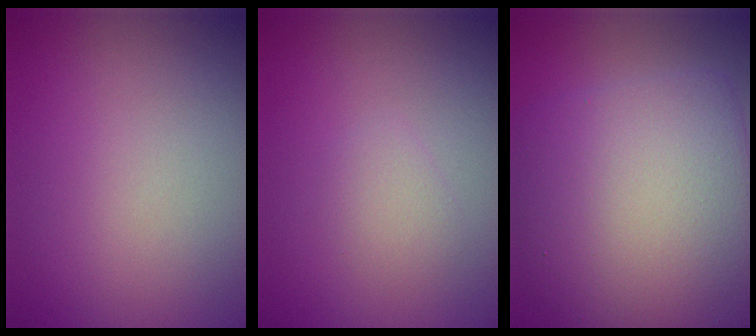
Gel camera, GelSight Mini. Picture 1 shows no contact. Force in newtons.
{"total": 1.1, "press": 1.1, "slide": 0.1}
{"total": 11.4, "press": 11.4, "slide": 0.4}